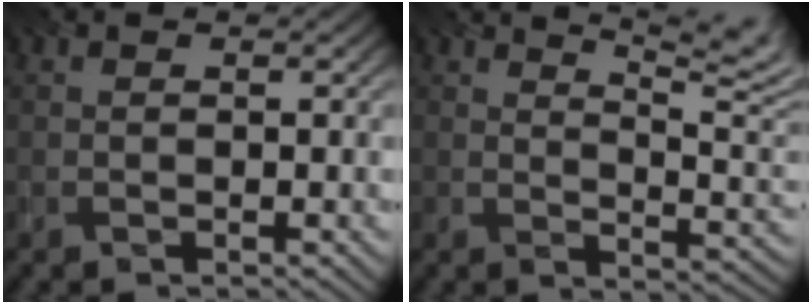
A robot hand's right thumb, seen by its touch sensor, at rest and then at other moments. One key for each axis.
{"total": 8.3, "fx": 5.4, "fy": 2.2, "fz": 5.8, "tx": -0.088, "ty": 0.000, "tz": 0.073}